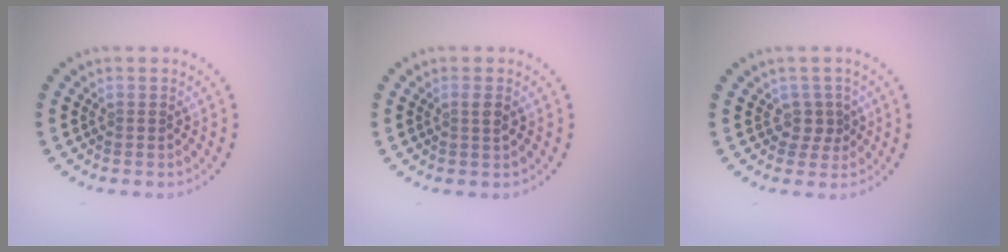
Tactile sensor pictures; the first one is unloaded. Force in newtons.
{"total": 1.0, "press": 0.8, "slide": 0.5}
{"total": 1.8, "press": 1.2, "slide": 1.3}